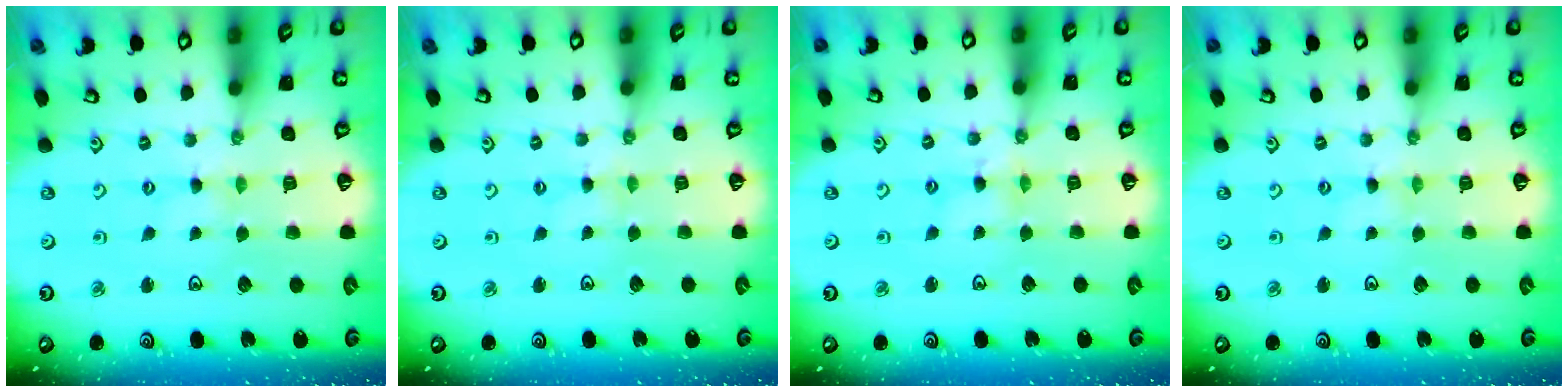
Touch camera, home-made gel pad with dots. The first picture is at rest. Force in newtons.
{"total": 1.3, "press": 1.3, "slide": 0.3}
{"total": 4.5, "press": 4.4, "slide": 0.4}
{"total": 0.0}